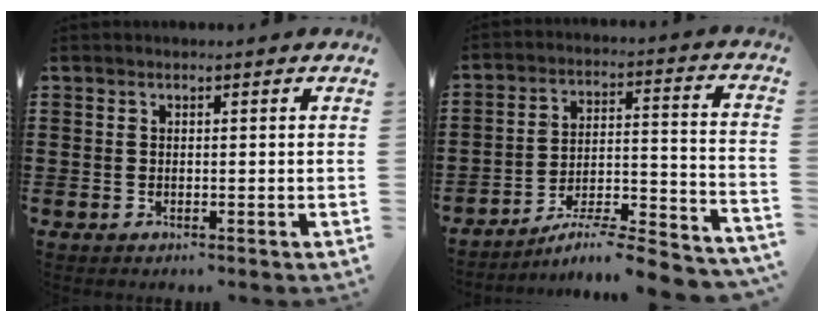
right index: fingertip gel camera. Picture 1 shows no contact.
{"total": 6.0, "force": [-5.5, -0.1, 2.4], "torque": [-0.036, -0.011, -0.113]}